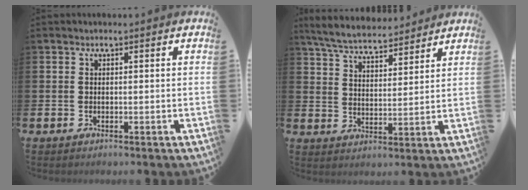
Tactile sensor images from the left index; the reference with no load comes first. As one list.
[{"total": 6.1, "force": [5.9, 1.1, 1.3], "torque": [-0.045, -0.032, 0.104]}]